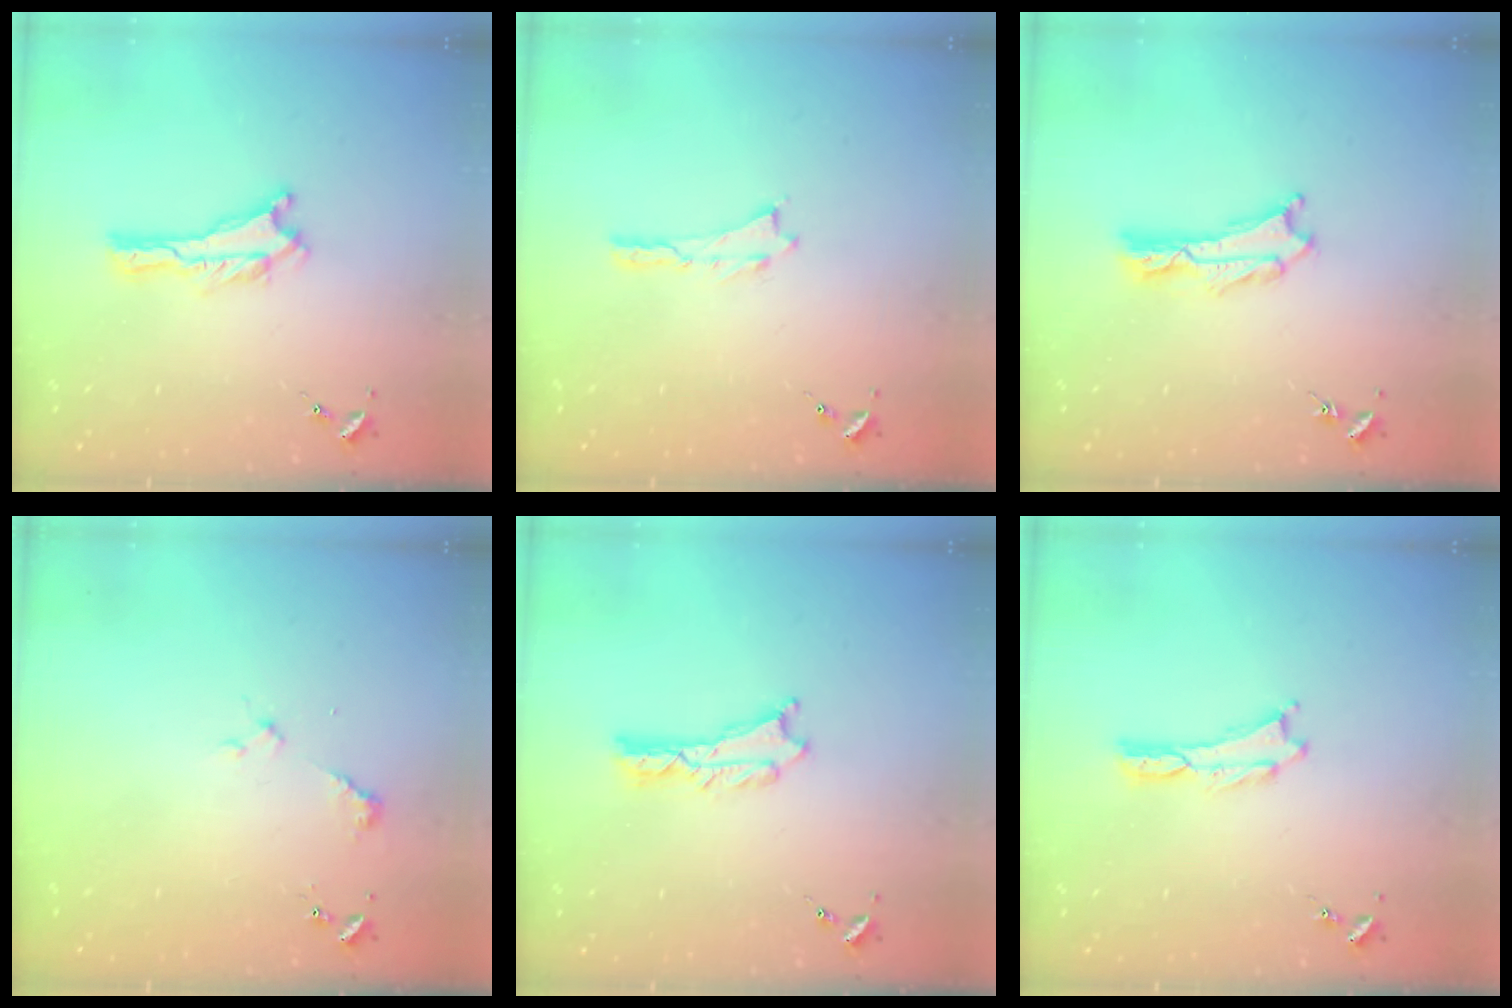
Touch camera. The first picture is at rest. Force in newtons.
{"total": 0.0}
{"total": 1.2, "press": 1.2, "slide": 0.2}
{"total": 2.3, "press": 2.3, "slide": 0.1}
{"total": 0.7, "press": 0.7, "slide": 0.1}
{"total": 0.0}